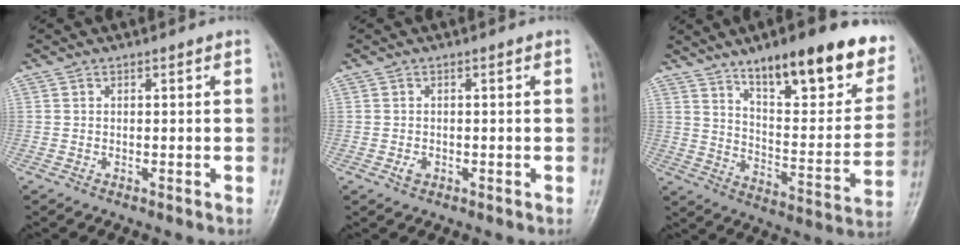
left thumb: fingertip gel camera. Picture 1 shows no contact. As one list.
[{"total": 1.5, "force": [-0.4, 1.0, 1.0], "torque": [-0.016, 0.008, -0.005]}, {"total": 23.7, "force": [14.9, 7.7, 16.8], "torque": [-0.184, -0.058, 0.224]}]